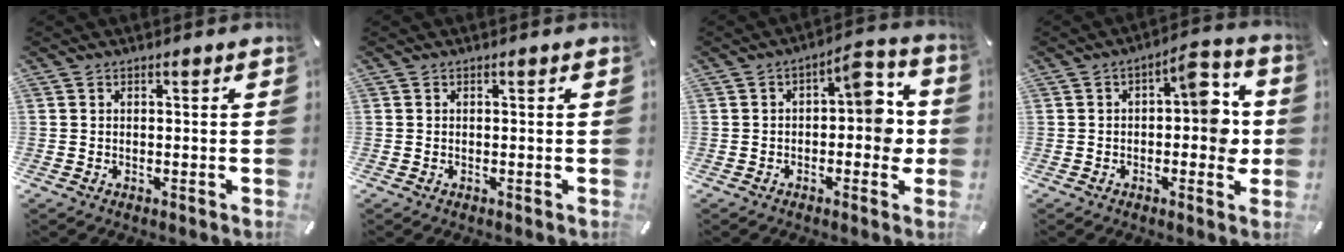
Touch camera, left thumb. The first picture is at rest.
{"total": 0.0}
{"total": 10.1, "force": [0.3, 5.3, 8.6], "torque": [-0.100, -0.002, -0.002]}
{"total": 10.7, "force": [0.6, 5.3, 9.3], "torque": [-0.103, -0.005, 0.003]}